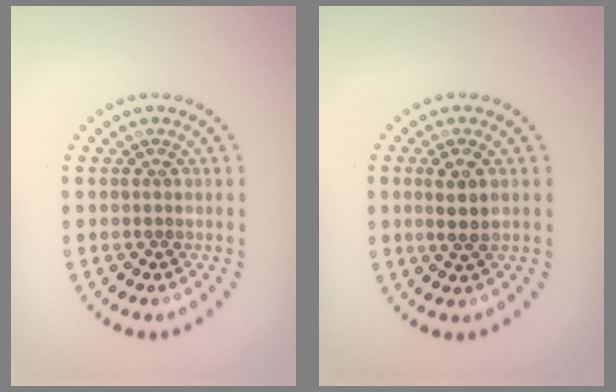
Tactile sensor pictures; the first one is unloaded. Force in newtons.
{"total": 2.1, "press": 1.9, "slide": 0.8}